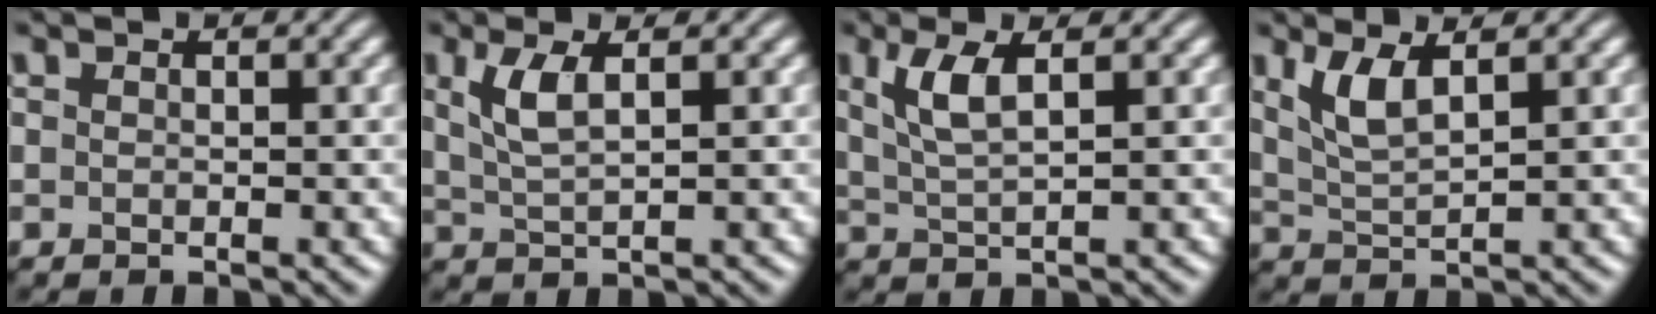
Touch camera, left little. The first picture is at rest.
{"total": 3.1, "force": [1.1, 1.0, 2.8], "torque": [-0.062, 0.000, 0.025]}
{"total": 3.6, "force": [1.4, 1.0, 3.2], "torque": [-0.072, 0.000, 0.030]}
{"total": 3.3, "force": [1.7, 0.9, 2.7], "torque": [-0.063, -0.004, 0.039]}